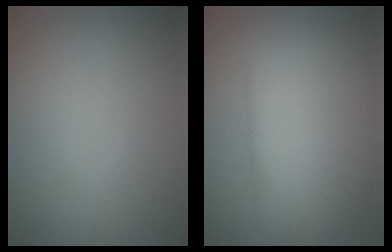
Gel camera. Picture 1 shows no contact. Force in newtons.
{"total": 6.6, "press": 6.6, "slide": 0.4}